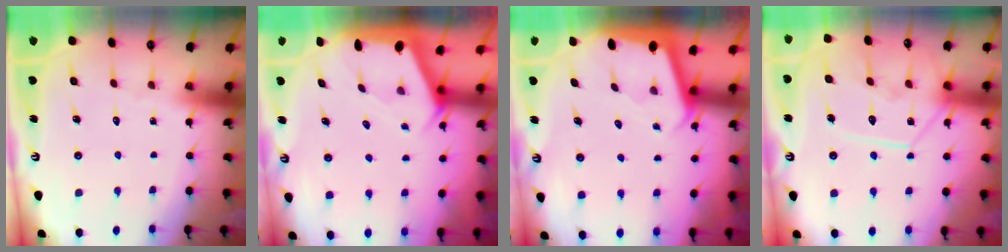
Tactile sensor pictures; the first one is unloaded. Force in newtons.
{"total": 1.9, "press": 1.9, "slide": 0.3}
{"total": 1.8, "press": 1.8, "slide": 0.1}
{"total": 11.8, "press": 11.7, "slide": 1.0}